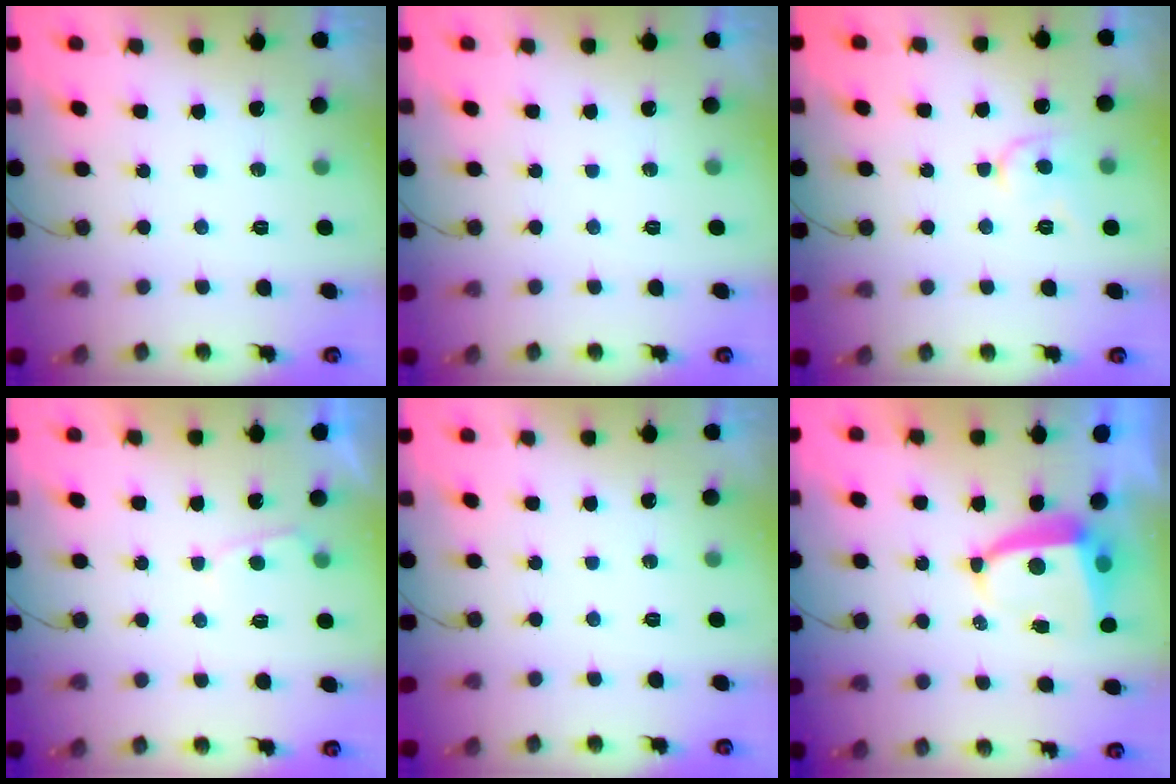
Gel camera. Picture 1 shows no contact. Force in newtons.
{"total": 0.0}
{"total": 7.1, "press": 7.1, "slide": 0.7}
{"total": 2.3, "press": 2.3, "slide": 0.2}
{"total": 0.0}
{"total": 5.8, "press": 5.7, "slide": 0.8}